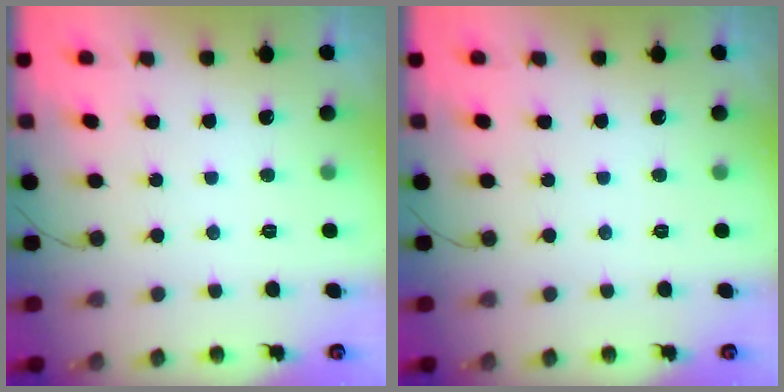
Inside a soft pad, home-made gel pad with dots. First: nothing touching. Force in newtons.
{"total": 0.0}